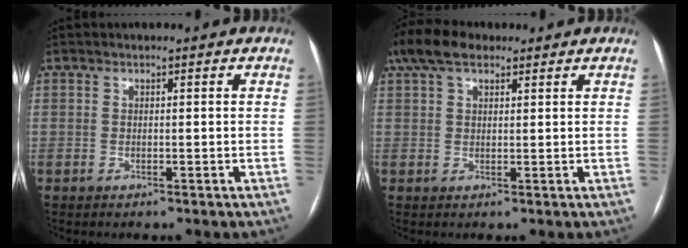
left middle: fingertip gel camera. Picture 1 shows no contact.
{"total": 7.2, "force": [4.9, 3.2, 4.2], "torque": [-0.095, 0.039, 0.094]}